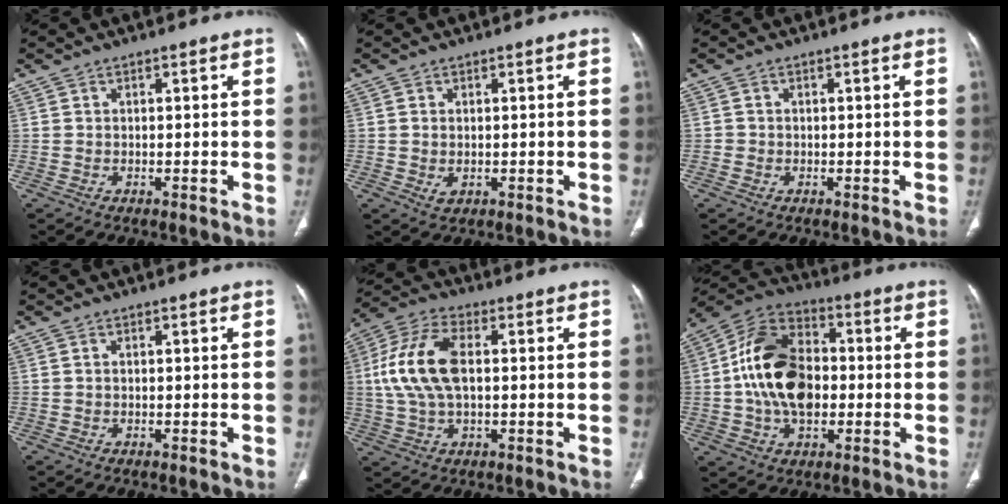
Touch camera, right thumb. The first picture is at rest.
{"total": 2.0, "force": [-0.2, 1.4, 1.4], "torque": [-0.028, -0.004, 0.002]}
{"total": 0.6, "force": [-0.2, 0.6, 0.1], "torque": [0.001, 0.004, -0.006]}
{"total": 0.0}
{"total": 13.6, "force": [1.2, 7.1, 11.6], "torque": [-0.250, 0.019, 0.019]}
{"total": 17.6, "force": [-0.7, 11.7, 13.1], "torque": [-0.218, 0.025, -0.017]}